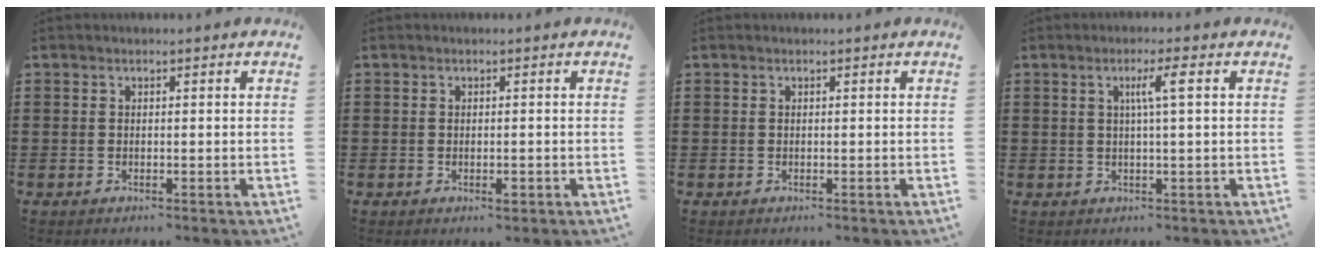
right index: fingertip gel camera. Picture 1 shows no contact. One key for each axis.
{"total": 1.2, "fx": -0.4, "fy": 0.4, "fz": 1.1, "tx": -0.020, "ty": -0.003, "tz": -0.006}
{"total": 0.0}
{"total": 3.8, "fx": 0.9, "fy": -0.1, "fz": 3.7, "tx": -0.071, "ty": 0.001, "tz": 0.009}